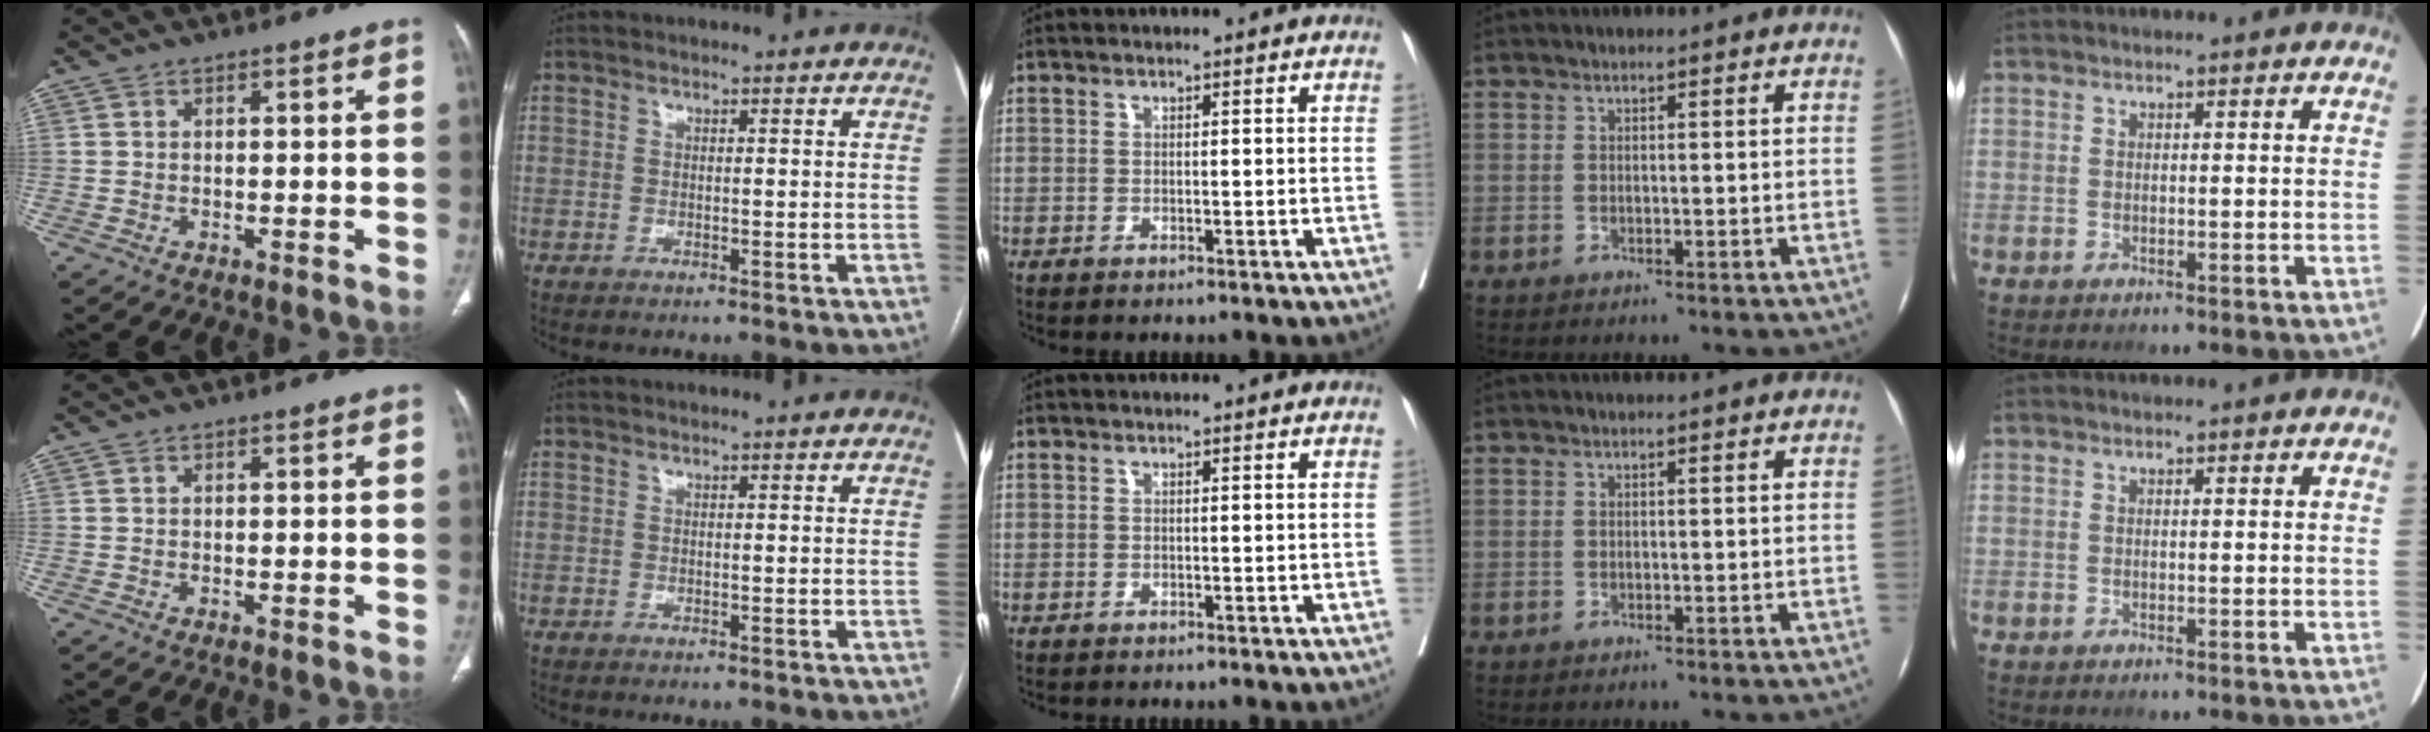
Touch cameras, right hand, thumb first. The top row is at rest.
{}